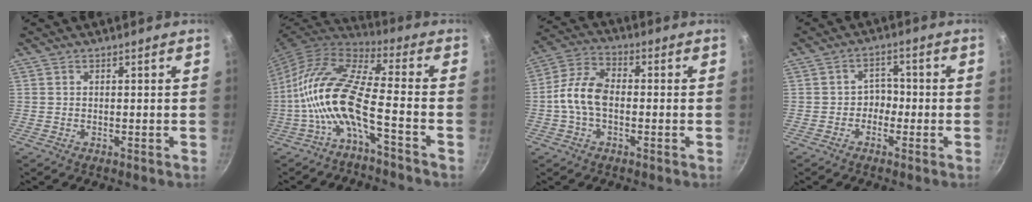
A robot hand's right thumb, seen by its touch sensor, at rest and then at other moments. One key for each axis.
{"total": 14.8, "fx": -5.0, "fy": 4.3, "fz": 13.3, "tx": -0.271, "ty": 0.054, "tz": -0.111}
{"total": 9.2, "fx": -1.1, "fy": 5.5, "fz": 7.3, "tx": -0.137, "ty": 0.035, "tz": -0.035}
{"total": 3.4, "fx": -1.2, "fy": 2.8, "fz": 1.6, "tx": 0.011, "ty": 0.021, "tz": -0.024}